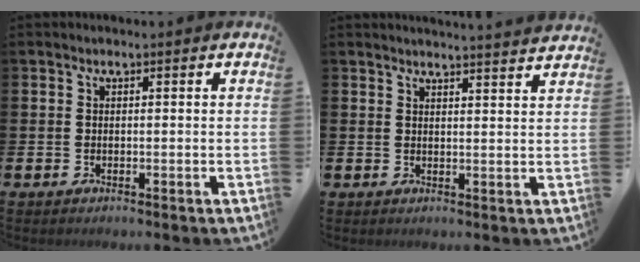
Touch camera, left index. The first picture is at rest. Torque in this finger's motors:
{"motor_torque": [-0.12, -1.57, 0.05, 0.01]}